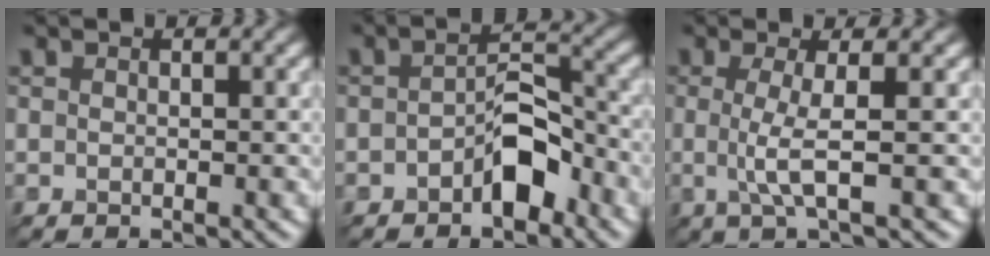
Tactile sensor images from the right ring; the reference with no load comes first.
{"total": 3.2, "force": [-2.4, 0.8, 1.9], "torque": [-0.034, 0.021, -0.032]}
{"total": 2.3, "force": [0.0, 0.0, 2.3], "torque": [-0.054, 0.002, 0.008]}